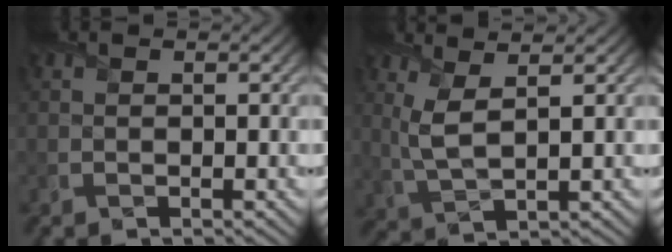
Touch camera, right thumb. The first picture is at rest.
{"total": 4.4, "force": [2.1, 1.4, 3.6], "torque": [-0.092, -0.002, 0.051]}